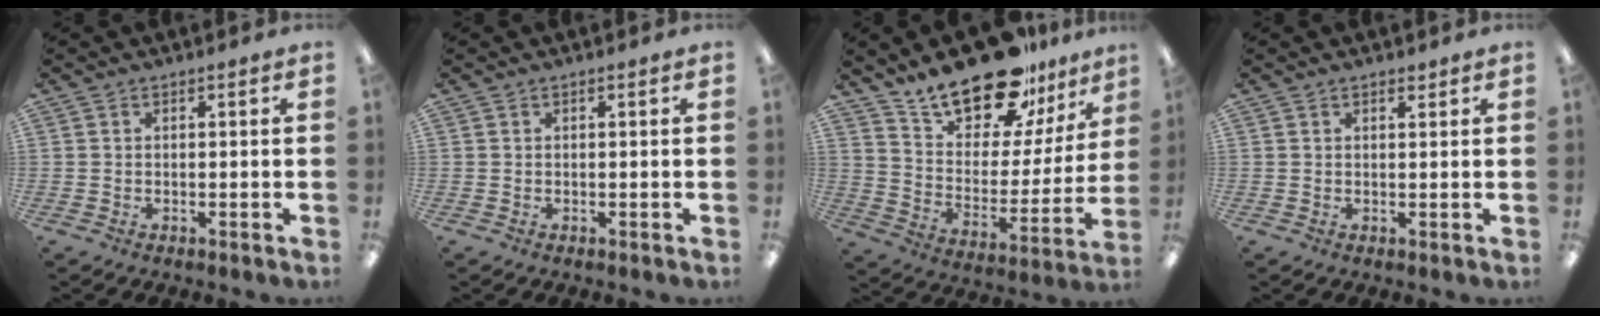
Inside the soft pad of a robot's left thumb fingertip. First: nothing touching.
{"total": 0.0}
{"total": 22.0, "force": [17.7, 8.8, 9.7], "torque": [-0.162, -0.124, 0.309]}
{"total": 1.1, "force": [1.0, 0.4, 0.4], "torque": [-0.001, -0.004, 0.017]}